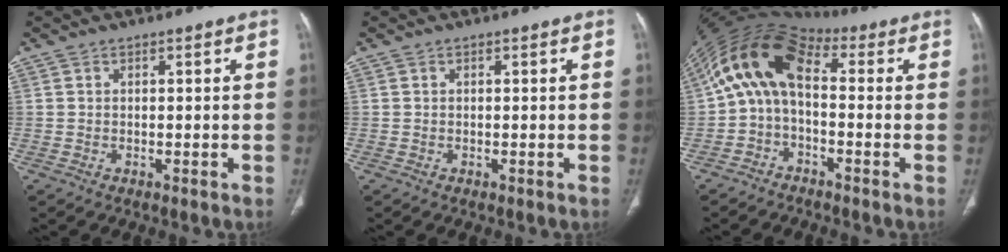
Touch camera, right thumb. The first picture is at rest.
{"total": 0.0}
{"total": 12.7, "force": [0.4, 7.3, 10.4], "torque": [-0.187, 0.049, -0.009]}